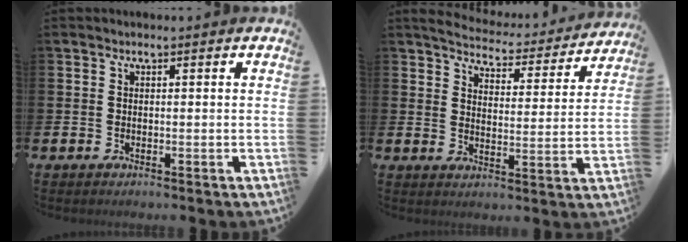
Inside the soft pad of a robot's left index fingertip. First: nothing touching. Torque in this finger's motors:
{"motor_torque": [0.84, -1.31, 0.22, 0.01]}